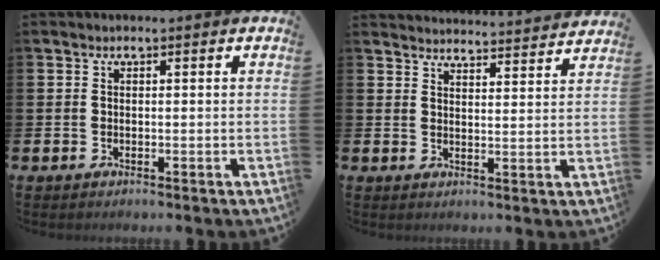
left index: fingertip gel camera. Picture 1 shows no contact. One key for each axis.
{"total": 4.1, "fx": 4.1, "fy": -0.2, "fz": 0.0, "tx": -0.004, "ty": -0.035, "tz": 0.070}